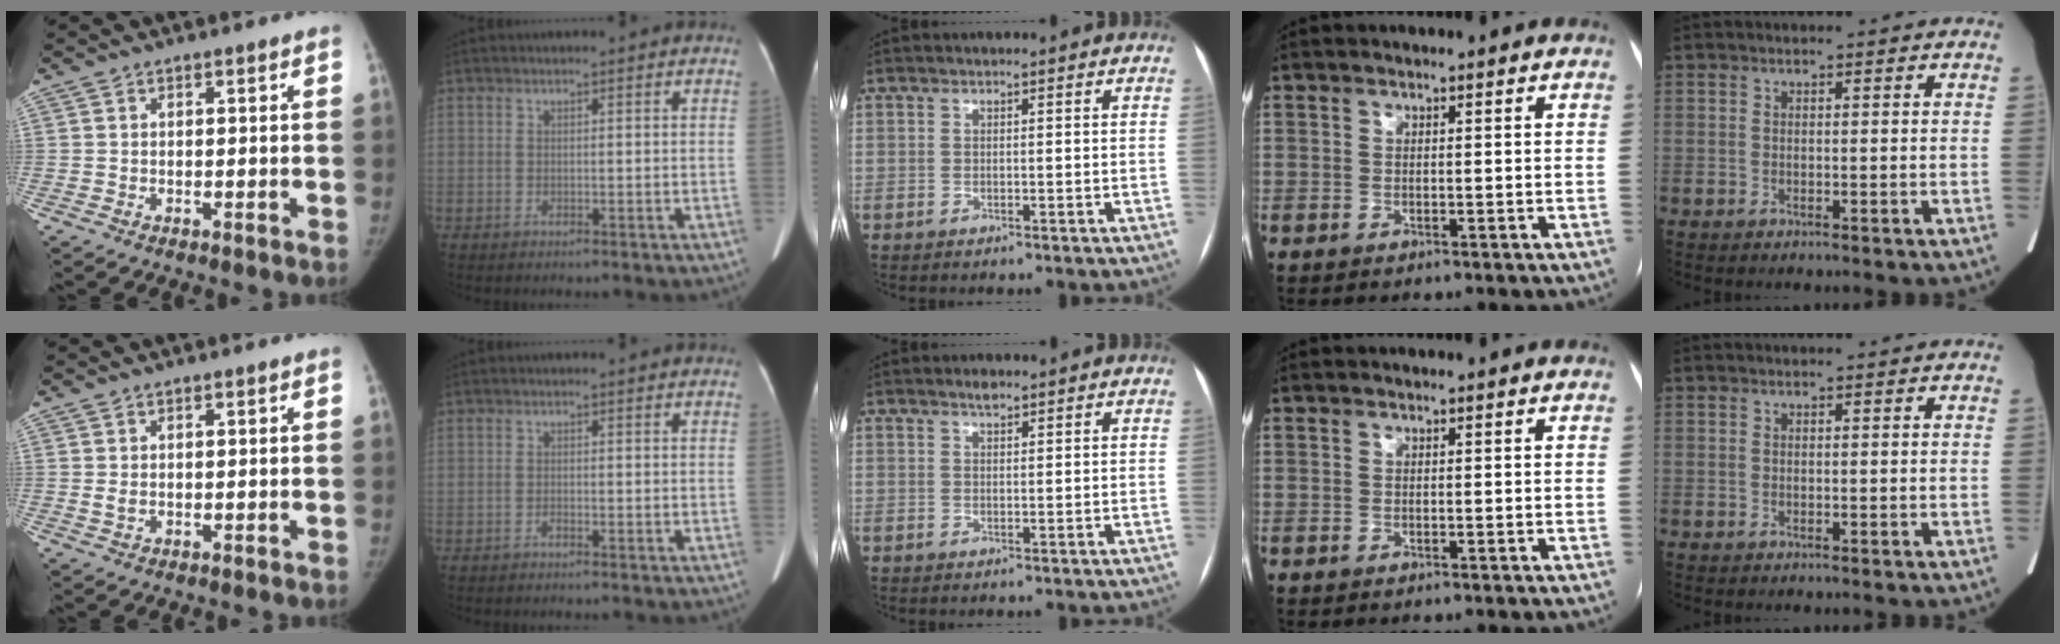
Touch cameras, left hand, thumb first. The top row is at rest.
{"thumb": {"total": 1.5, "force": [0.5, 0.8, 1.2], "torque": [-0.024, -0.002, 0.016]}, "index": {"total": 0.5, "force": [-0.5, 0.0, 0.2], "torque": [-0.007, -0.002, -0.010]}, "middle": {"total": 1.4, "force": [1.1, 0.4, 0.7], "torque": [-0.015, 0.003, 0.020]}}